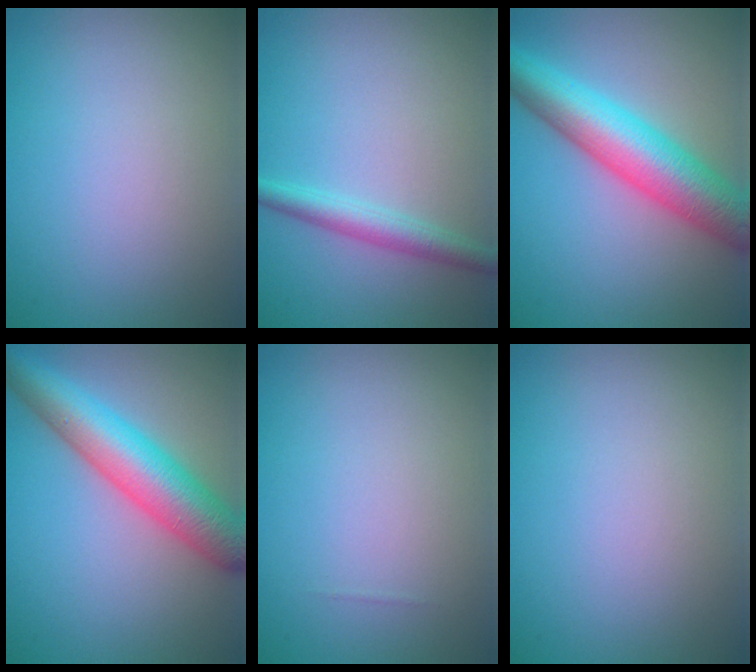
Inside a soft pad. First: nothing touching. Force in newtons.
{"total": 2.5, "press": 2.5, "slide": 0.1}
{"total": 8.5, "press": 8.5, "slide": 0.1}
{"total": 8.0, "press": 8.0, "slide": 0.4}
{"total": 0.0}
{"total": 0.0}